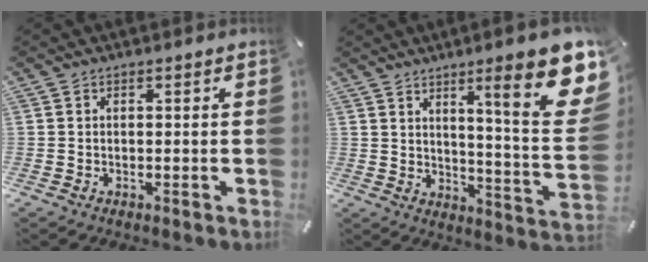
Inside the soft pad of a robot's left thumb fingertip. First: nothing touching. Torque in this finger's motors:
{"motor_torque": [2.66, 2.35, 1.39, -1.38, 0.18]}